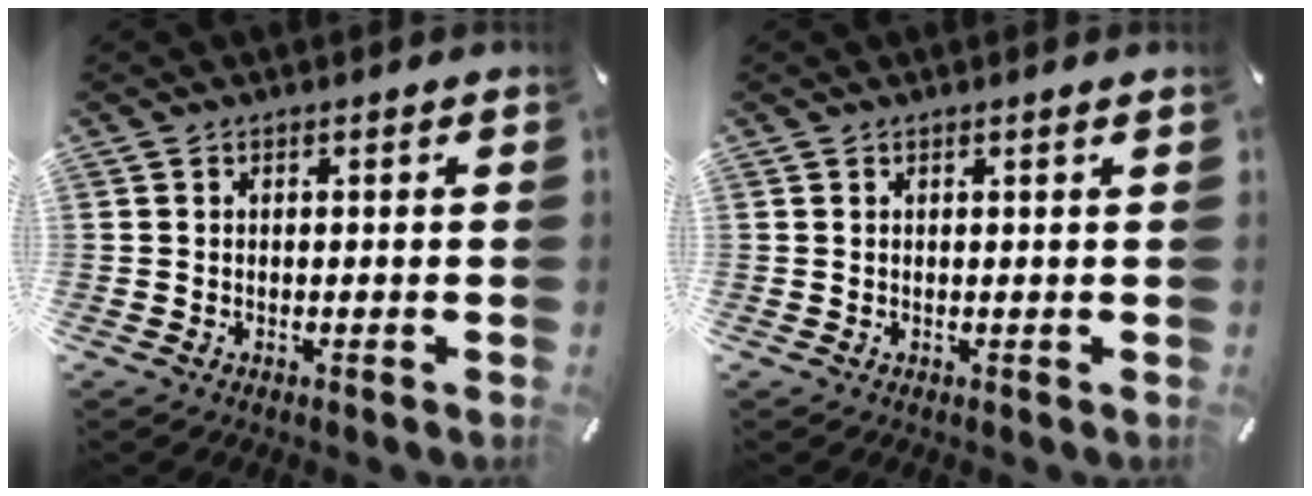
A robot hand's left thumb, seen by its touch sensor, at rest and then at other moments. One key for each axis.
{"total": 0.8, "fx": 0.4, "fy": -0.2, "fz": 0.7, "tx": -0.011, "ty": -0.002, "tz": 0.006}